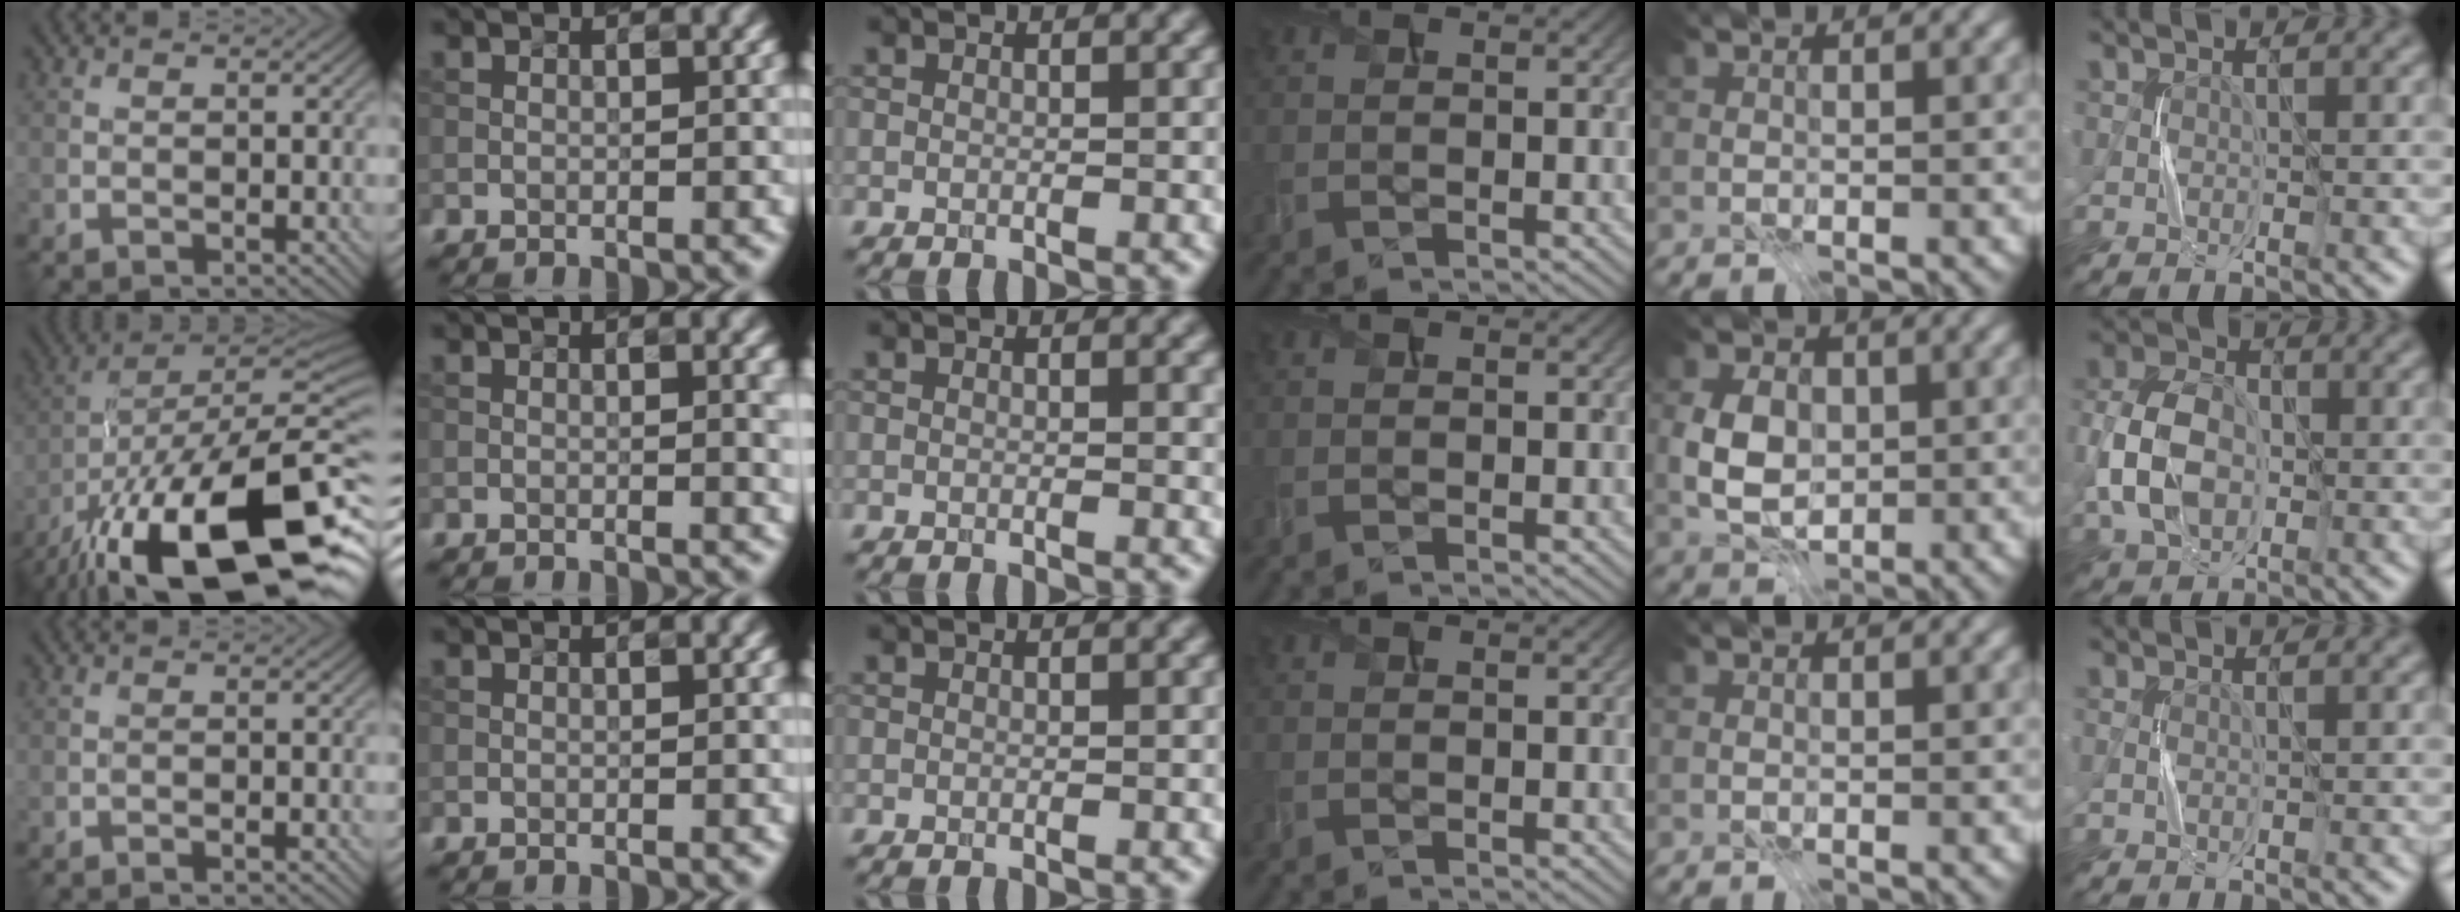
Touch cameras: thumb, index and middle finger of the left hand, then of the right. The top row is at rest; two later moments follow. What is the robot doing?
{"motion": "press", "object": "syringe"}